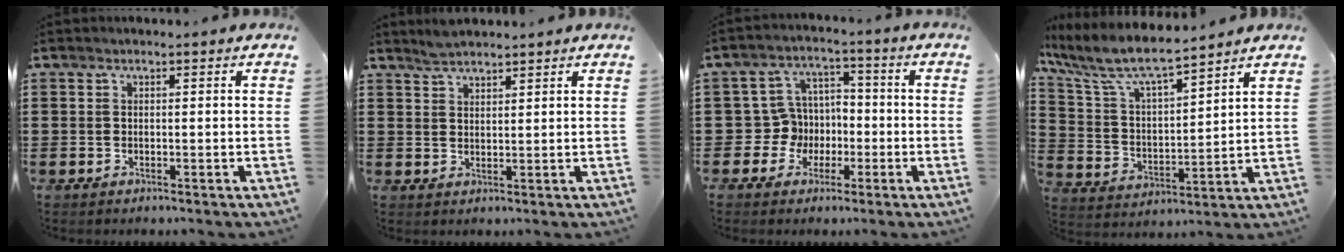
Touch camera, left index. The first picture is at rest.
{"total": 2.3, "force": [2.3, 0.4, 0.2], "torque": [-0.011, 0.003, 0.045]}
{"total": 6.3, "force": [-1.2, 6.1, 1.1], "torque": [-0.060, 0.003, -0.026]}
{"total": 8.0, "force": [6.9, 1.2, 3.8], "torque": [-0.105, -0.037, 0.115]}